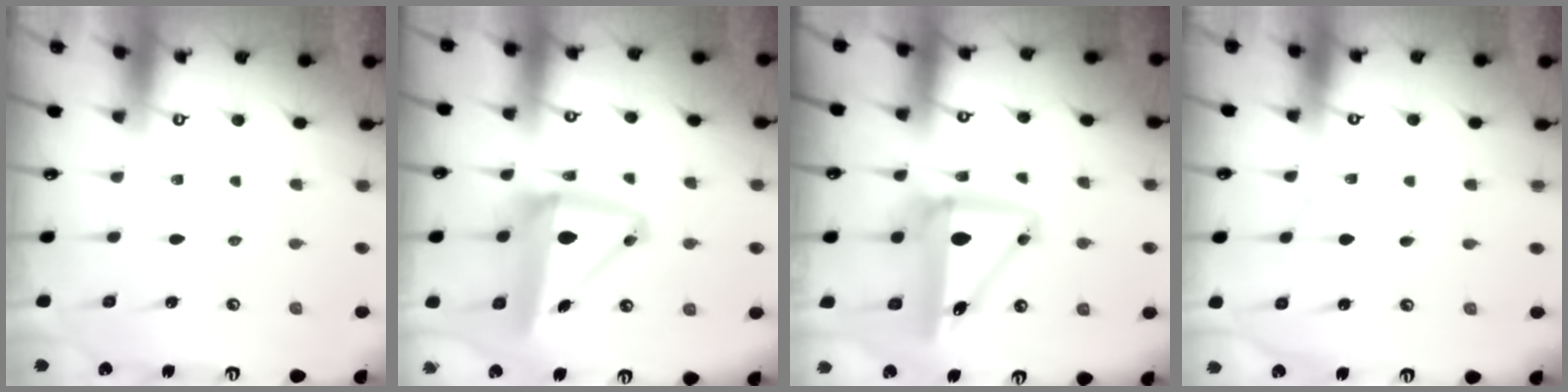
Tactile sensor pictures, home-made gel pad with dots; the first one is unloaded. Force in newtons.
{"total": 13.5, "press": 13.2, "slide": 2.9}
{"total": 11.2, "press": 10.9, "slide": 2.3}
{"total": 1.8, "press": 1.8, "slide": 0.2}